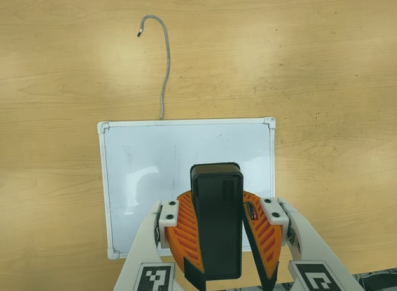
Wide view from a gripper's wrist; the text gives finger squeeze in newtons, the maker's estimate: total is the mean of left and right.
{"total": 11.3, "left": 11.3, "right": 11.2}